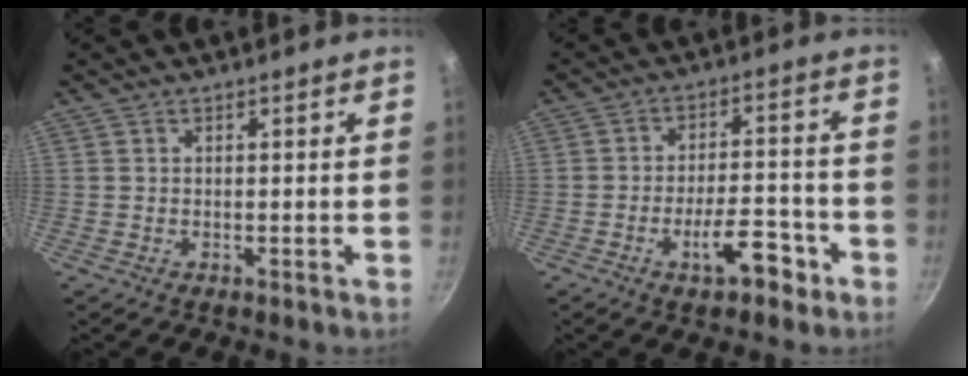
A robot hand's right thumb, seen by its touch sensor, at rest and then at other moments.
{"total": 8.9, "force": [-4.7, 3.7, 6.6], "torque": [-0.076, 0.037, -0.070]}